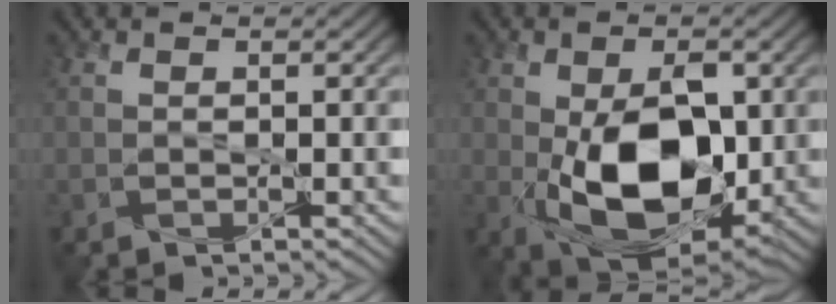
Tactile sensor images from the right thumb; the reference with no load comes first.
{"total": 14.3, "force": [-1.9, 8.0, 11.7], "torque": [-0.199, -0.012, -0.029]}